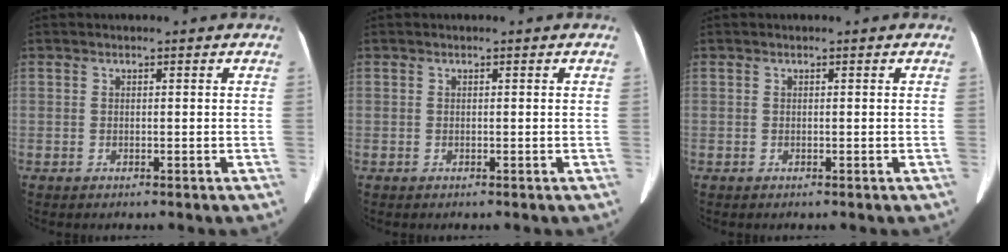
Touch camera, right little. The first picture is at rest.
{"total": 0.0}
{"total": 0.0}